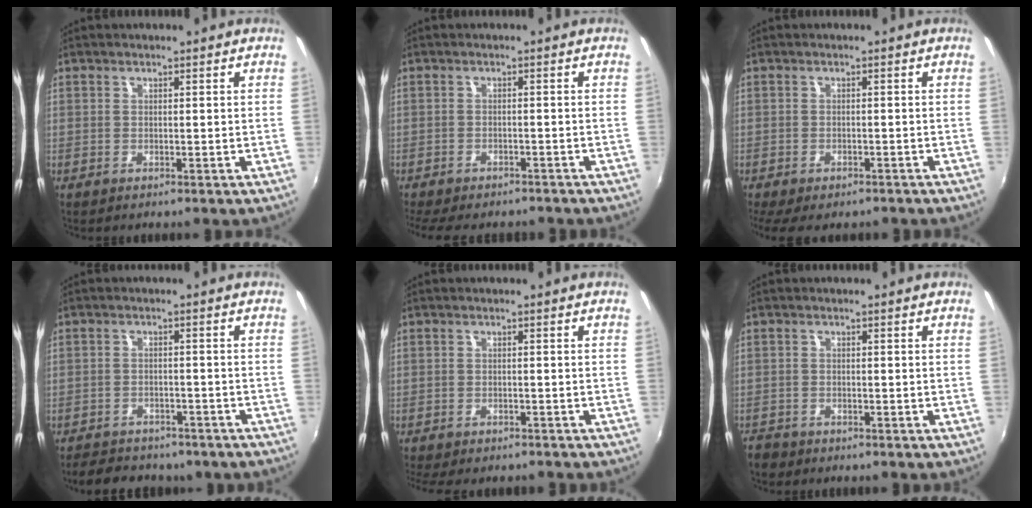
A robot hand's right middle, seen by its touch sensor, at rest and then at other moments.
{"total": 9.8, "force": [-8.5, 3.0, 4.1], "torque": [-0.097, -0.026, -0.127]}
{"total": 7.2, "force": [-5.5, 2.8, 3.7], "torque": [-0.089, -0.034, -0.087]}
{"total": 12.0, "force": [-9.6, 5.6, 4.7], "torque": [-0.112, -0.005, -0.128]}
{"total": 7.2, "force": [-6.2, 2.0, 3.1], "torque": [-0.076, -0.025, -0.095]}
{"total": 3.3, "force": [-2.7, 1.7, 0.5], "torque": [-0.023, -0.007, -0.055]}